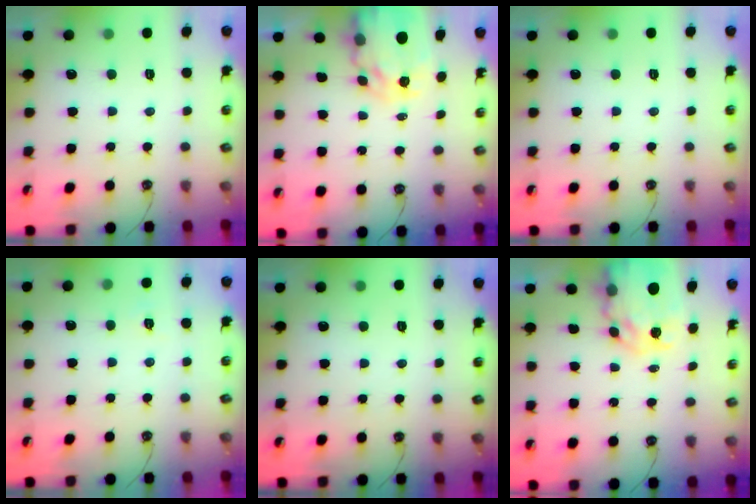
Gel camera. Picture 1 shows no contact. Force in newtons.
{"total": 6.0, "press": 6.0, "slide": 0.7}
{"total": 0.0}
{"total": 2.6, "press": 2.6, "slide": 0.3}
{"total": 0.0}
{"total": 8.4, "press": 8.4, "slide": 0.6}